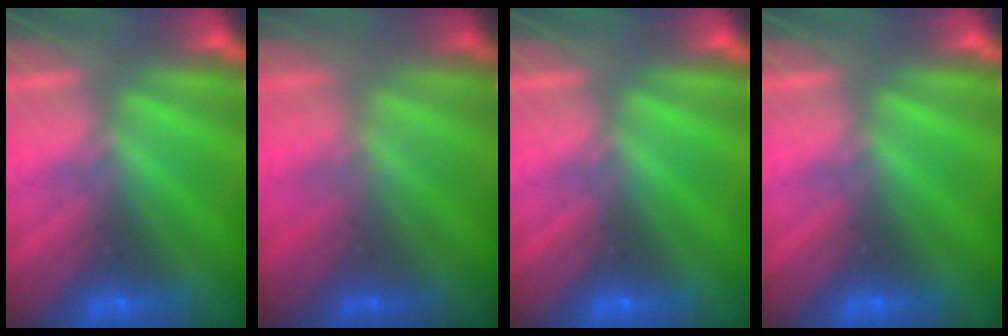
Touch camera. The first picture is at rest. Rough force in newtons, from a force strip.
{"total": 1.5}
{"total": 0.0}
{"total": 0.0}